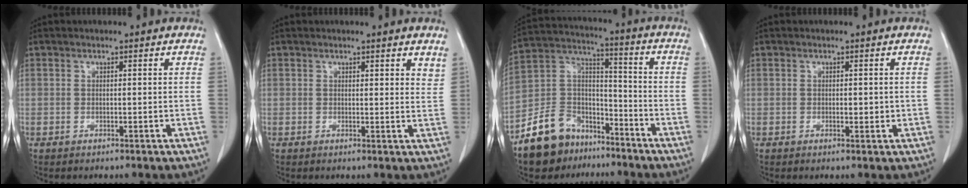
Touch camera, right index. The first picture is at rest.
{"total": 2.9, "force": [2.5, 0.8, 1.2], "torque": [-0.010, -0.011, 0.021]}
{"total": 13.3, "force": [-9.5, 8.1, 4.6], "torque": [-0.102, 0.042, -0.170]}
{"total": 1.3, "force": [-0.1, 0.6, 1.1], "torque": [-0.018, -0.001, 0.000]}